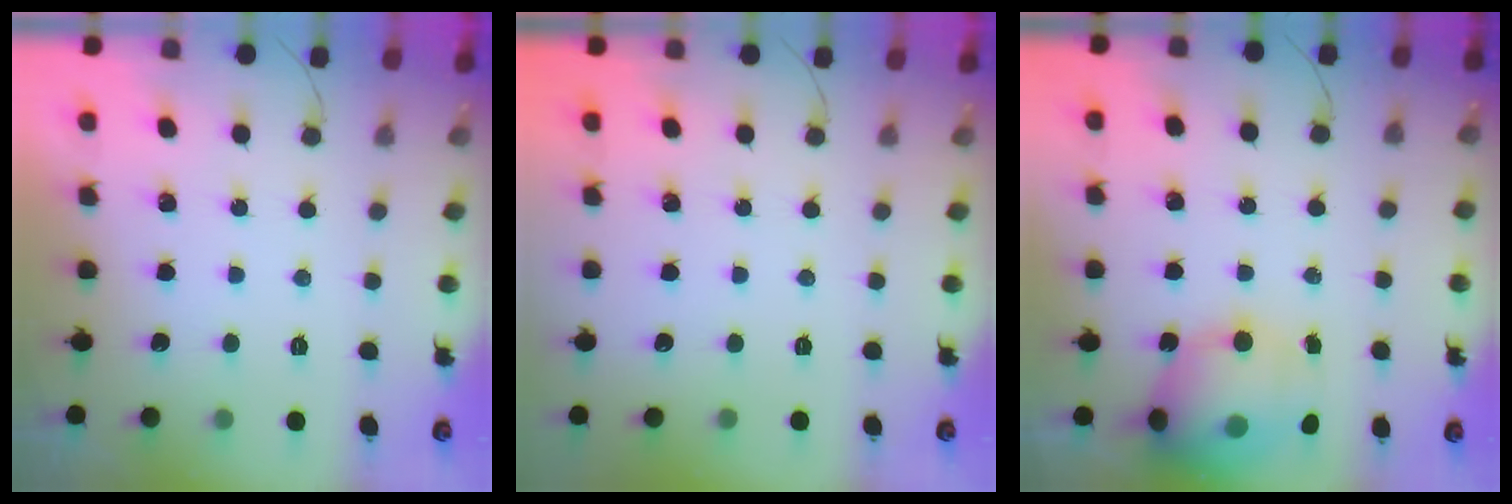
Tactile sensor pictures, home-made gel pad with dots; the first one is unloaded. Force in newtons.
{"total": 0.0}
{"total": 18.0, "press": 17.5, "slide": 4.2}